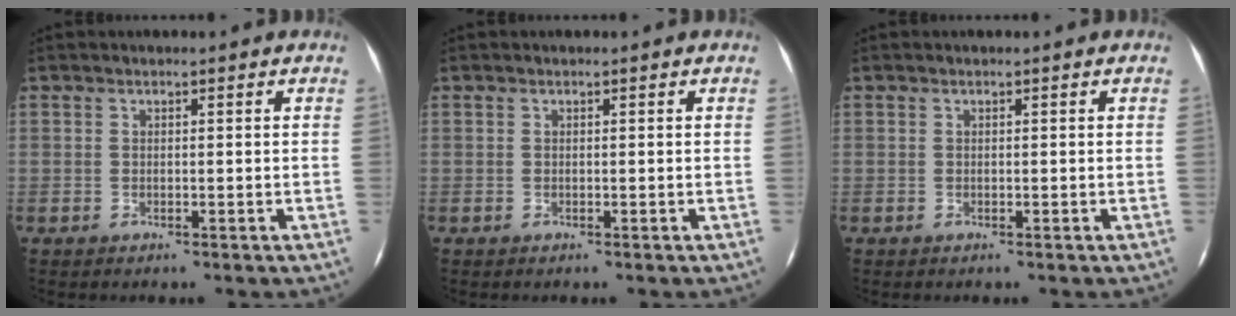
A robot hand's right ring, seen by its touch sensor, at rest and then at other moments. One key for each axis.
{"total": 0.0}
{"total": 0.0}